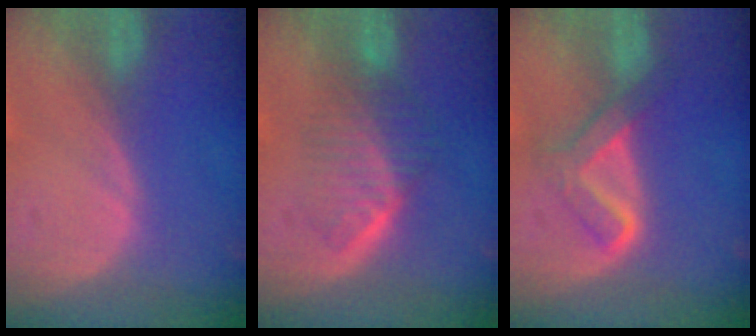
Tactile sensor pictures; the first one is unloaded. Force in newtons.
{"total": 6.6, "press": 5.9, "slide": 2.9}
{"total": 5.1, "press": 5.1, "slide": 0.6}